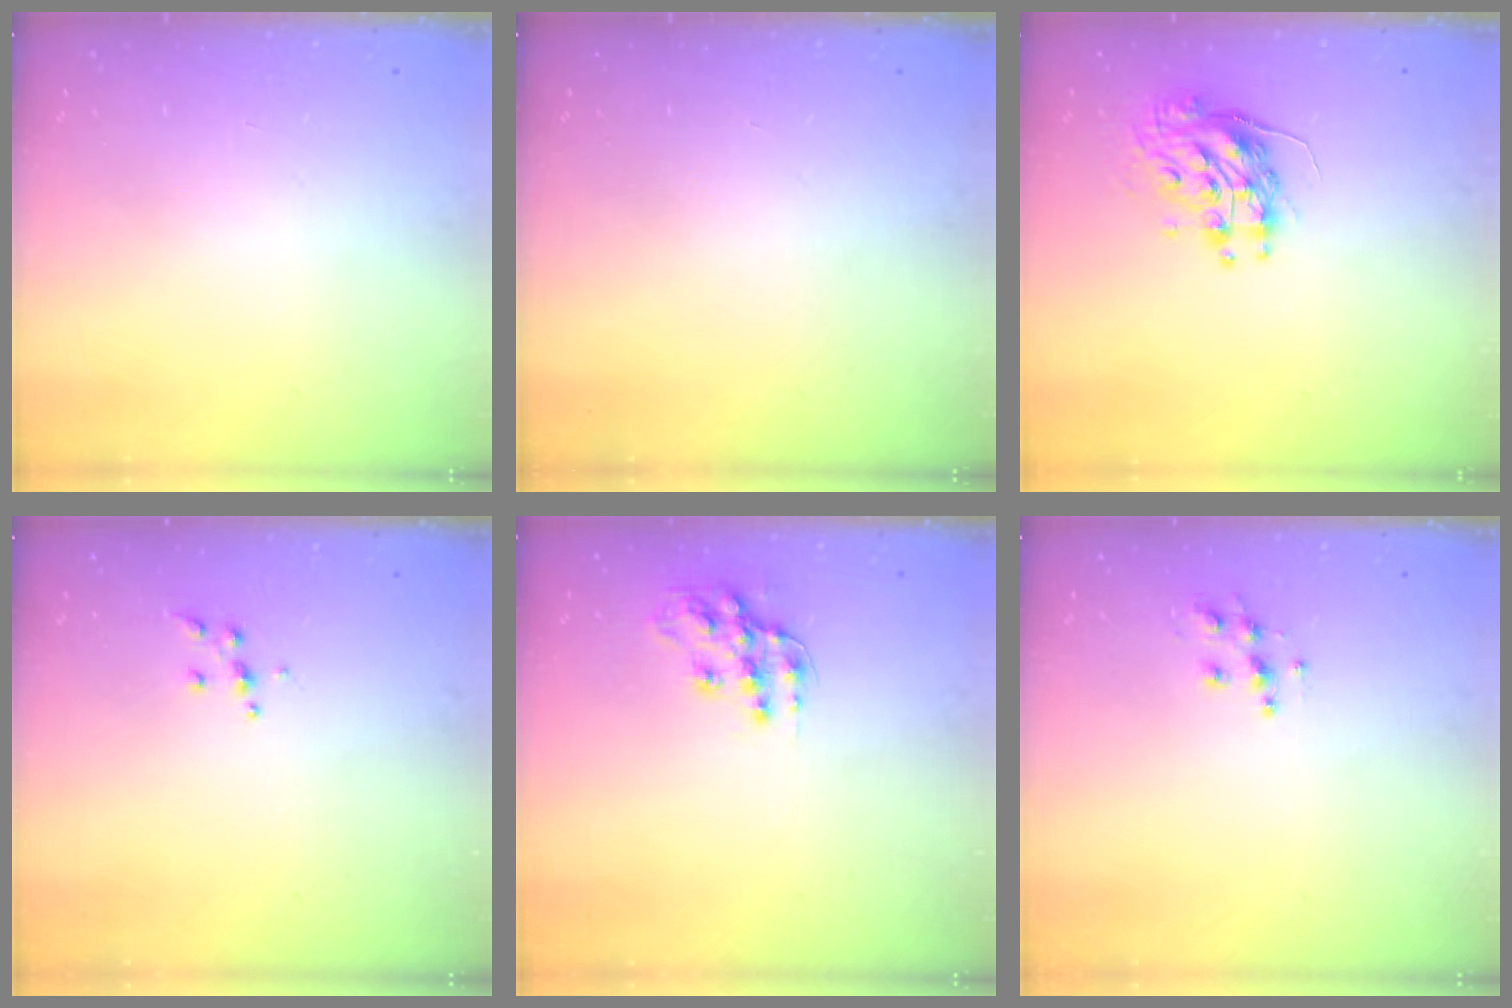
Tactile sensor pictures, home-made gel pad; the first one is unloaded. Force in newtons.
{"total": 0.0}
{"total": 9.8, "press": 9.8, "slide": 0.7}
{"total": 4.8, "press": 4.8, "slide": 0.6}
{"total": 12.8, "press": 12.8, "slide": 0.9}
{"total": 7.3, "press": 7.3, "slide": 0.1}